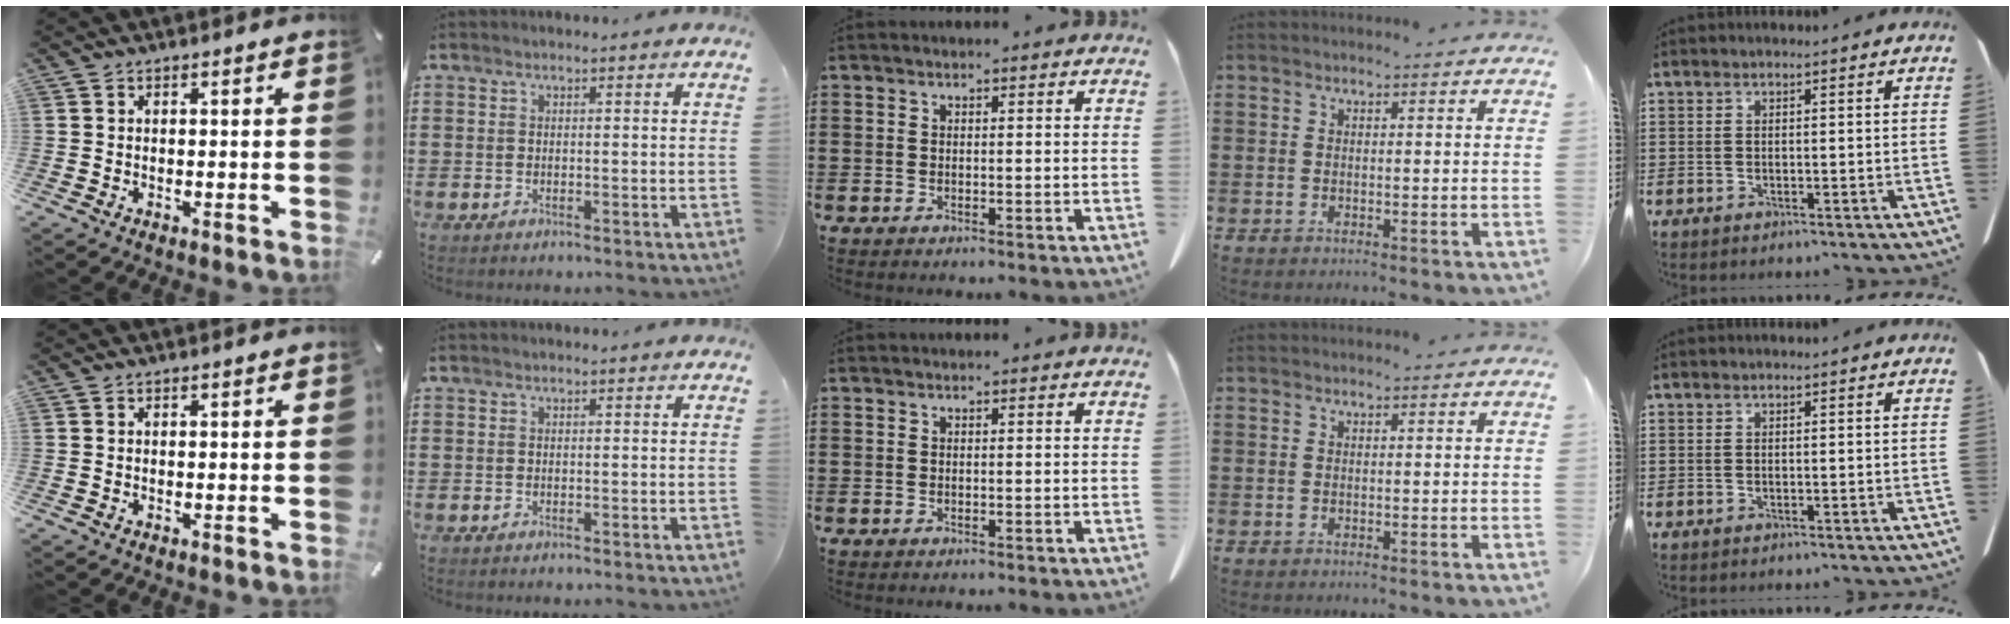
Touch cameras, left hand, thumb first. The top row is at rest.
{}